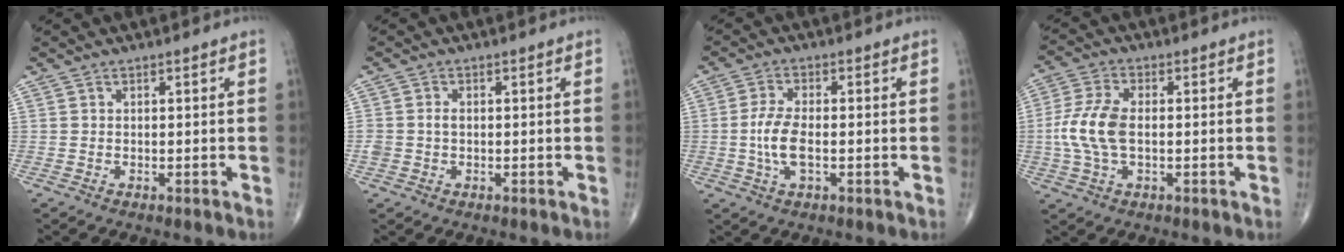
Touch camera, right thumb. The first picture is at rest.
{"total": 2.1, "force": [-0.1, 1.6, 1.4], "torque": [-0.029, 0.005, -0.001]}
{"total": 6.1, "force": [-0.9, 2.5, 5.5], "torque": [-0.121, 0.002, -0.020]}
{"total": 9.0, "force": [-0.5, 4.7, 7.7], "torque": [-0.178, 0.011, -0.013]}